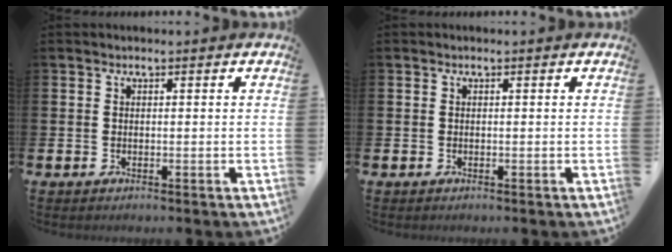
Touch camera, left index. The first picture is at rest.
{"total": 0.0}